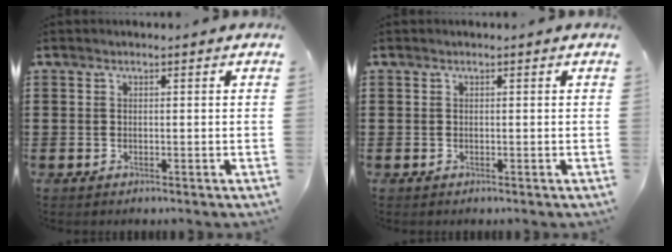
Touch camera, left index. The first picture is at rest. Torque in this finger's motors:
{"motor_torque": [0.00, 0.01, 0.00, 0.00]}